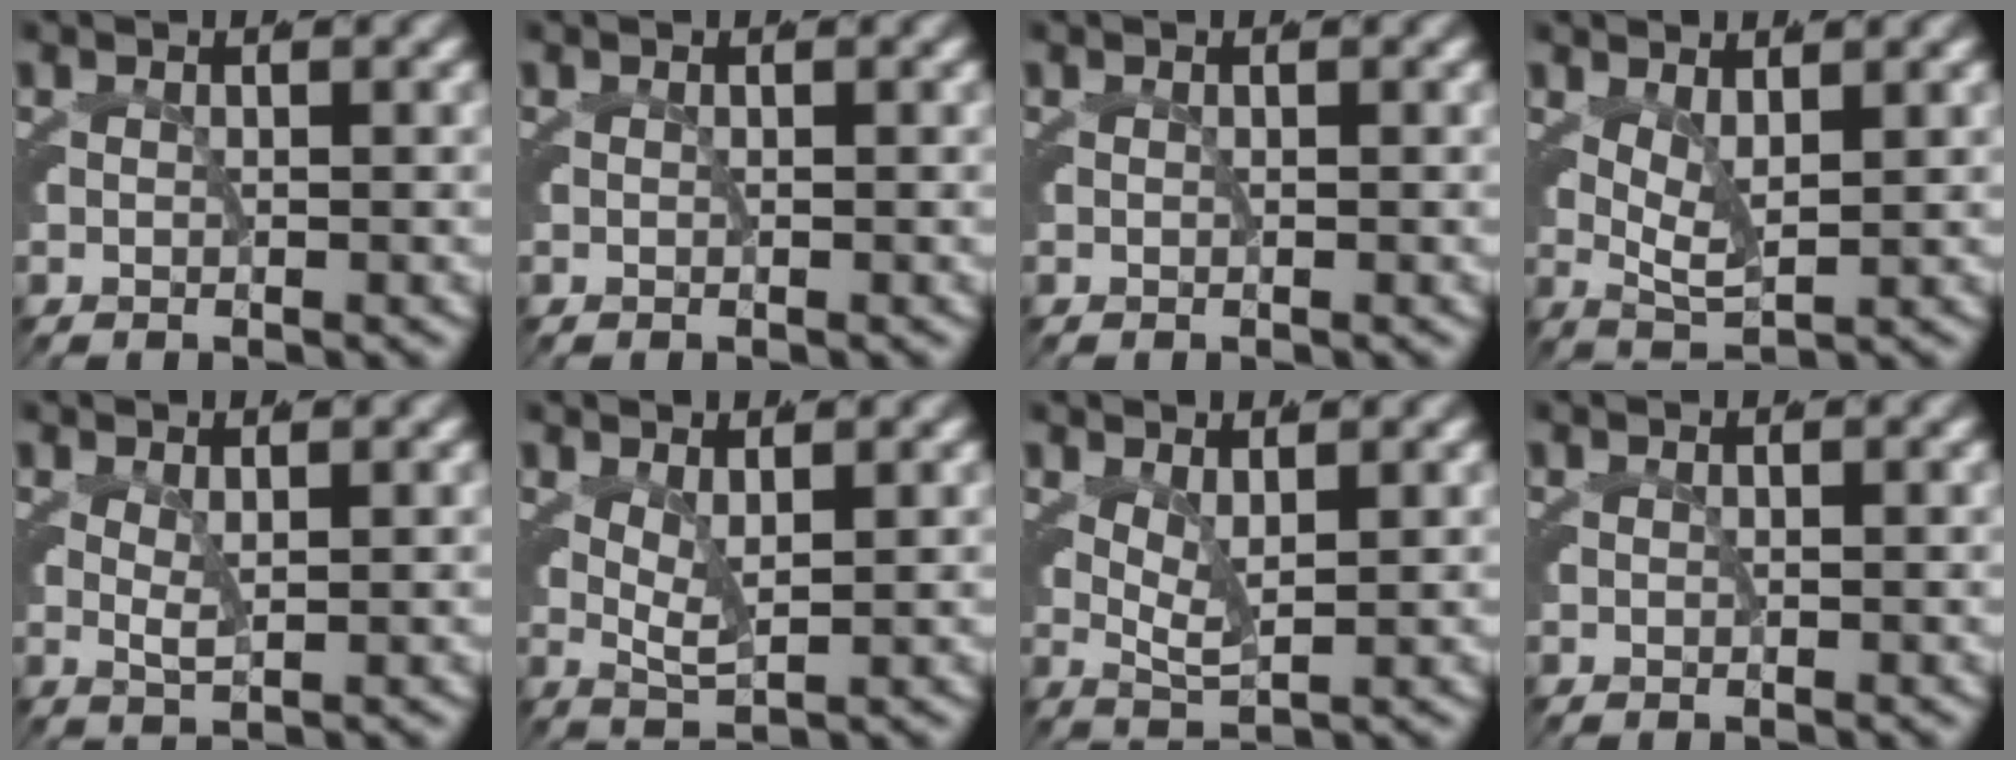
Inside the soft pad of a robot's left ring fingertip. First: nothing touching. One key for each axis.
{"total": 0.0}
{"total": 0.0}
{"total": 5.0, "fx": 1.9, "fy": 2.9, "fz": 3.7, "tx": -0.071, "ty": -0.010, "tz": 0.032}
{"total": 2.0, "fx": 0.9, "fy": 0.9, "fz": 1.5, "tx": -0.036, "ty": -0.012, "tz": 0.021}
{"total": 3.8, "fx": 1.7, "fy": 1.8, "fz": 2.8, "tx": -0.054, "ty": -0.009, "tz": 0.030}
{"total": 4.2, "fx": 1.9, "fy": 2.1, "fz": 3.1, "tx": -0.060, "ty": -0.009, "tz": 0.032}
{"total": 0.0}